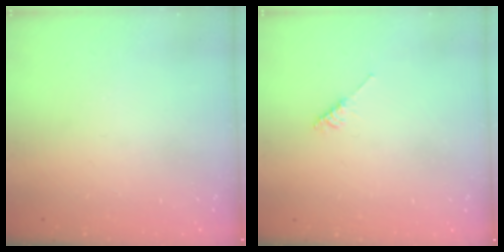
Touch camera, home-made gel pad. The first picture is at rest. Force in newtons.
{"total": 2.2, "press": 2.2, "slide": 0.5}